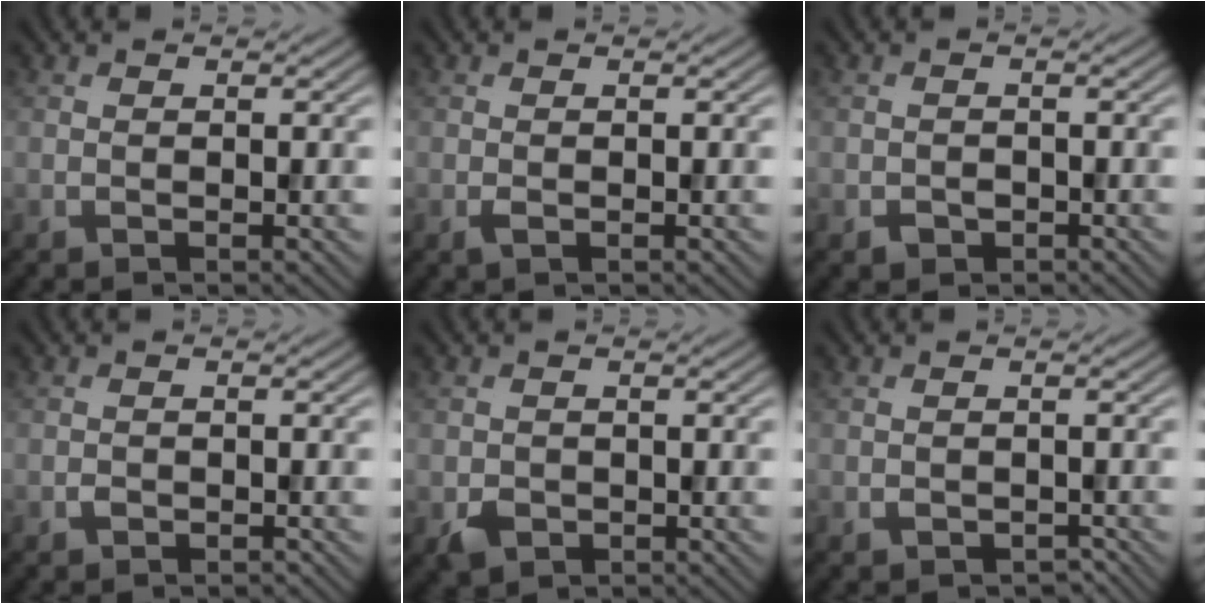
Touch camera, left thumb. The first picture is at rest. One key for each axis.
{"total": 0.7, "fx": -0.3, "fy": 0.3, "fz": 0.6, "tx": -0.015, "ty": -0.001, "tz": -0.005}
{"total": 1.4, "fx": -0.8, "fy": 1.1, "fz": 0.5, "tx": -0.005, "ty": -0.003, "tz": -0.018}
{"total": 0.9, "fx": -0.6, "fy": 0.6, "fz": 0.3, "tx": -0.005, "ty": 0.000, "tz": -0.013}
{"total": 2.1, "fx": -1.0, "fy": 1.7, "fz": 0.8, "tx": -0.016, "ty": -0.009, "tz": -0.020}
{"total": 1.4, "fx": -1.0, "fy": 0.8, "fz": 0.5, "tx": -0.006, "ty": -0.005, "tz": -0.016}